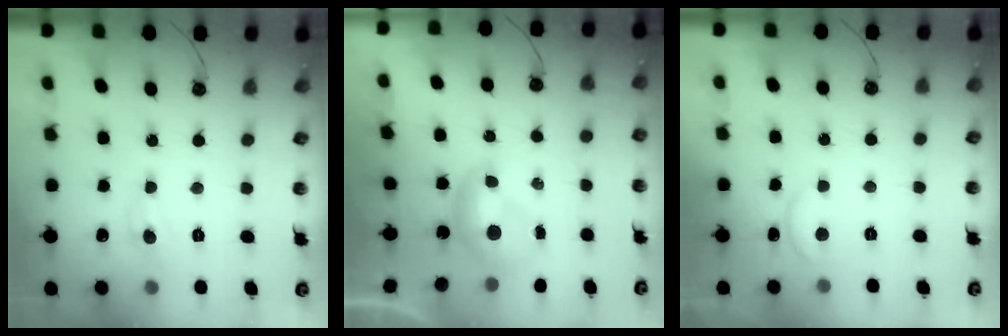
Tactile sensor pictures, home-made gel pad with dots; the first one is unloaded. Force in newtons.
{"total": 0.0}
{"total": 1.2, "press": 1.2, "slide": 0.3}